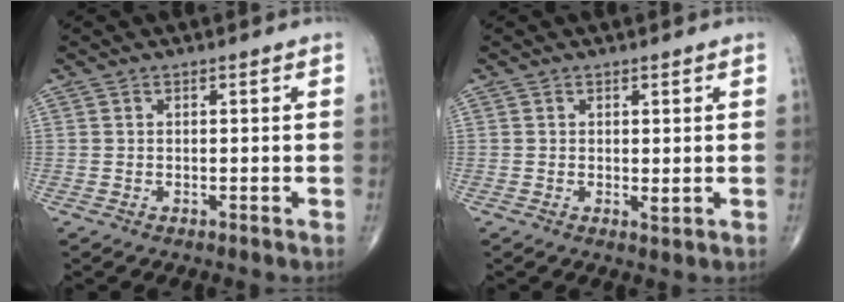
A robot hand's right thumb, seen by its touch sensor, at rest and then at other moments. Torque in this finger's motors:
{"motor_torque": [1.26, 3.75, 0.29, 0.19, 0.03]}